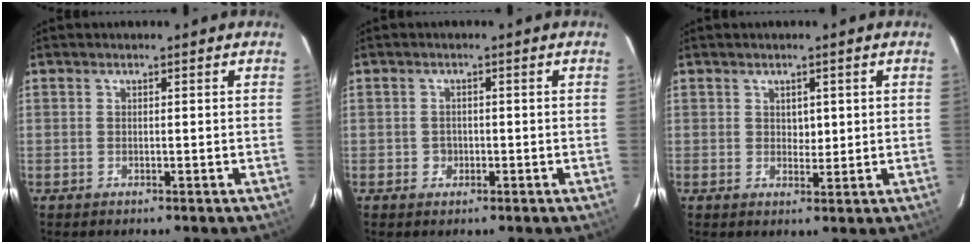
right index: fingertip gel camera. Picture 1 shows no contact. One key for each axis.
{"total": 1.4, "fx": -0.5, "fy": 1.2, "fz": 0.6, "tx": -0.010, "ty": 0.003, "tz": -0.006}
{"total": 2.2, "fx": 0.6, "fy": 1.5, "fz": 1.6, "tx": -0.019, "ty": -0.001, "tz": 0.011}